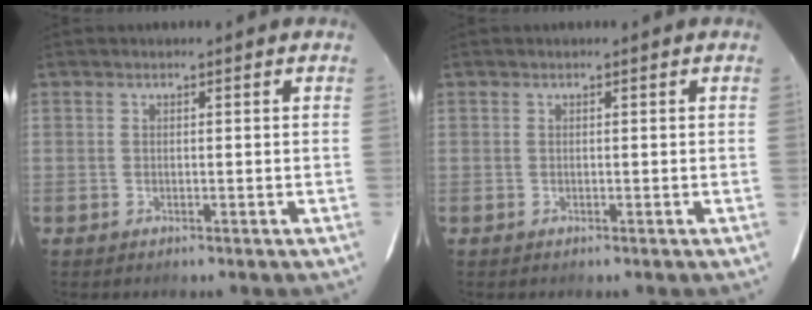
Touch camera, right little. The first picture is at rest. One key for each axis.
{"total": 0.0}